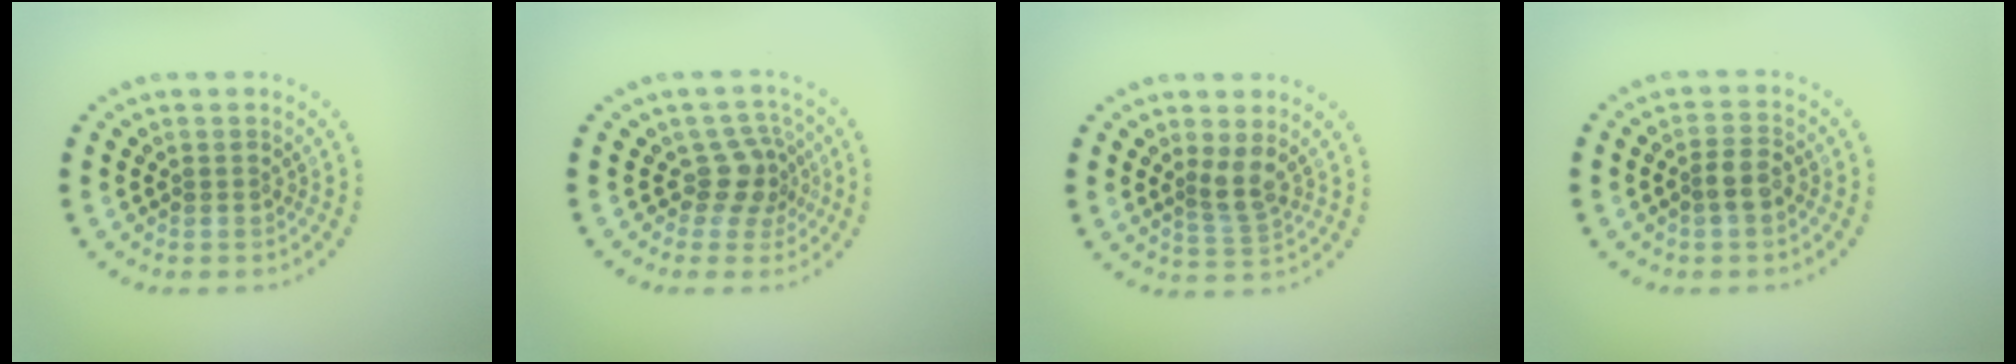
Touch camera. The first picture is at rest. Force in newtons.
{"total": 2.8, "press": 2.1, "slide": 1.9}
{"total": 2.2, "press": 1.7, "slide": 1.4}
{"total": 2.1, "press": 2.0, "slide": 0.7}